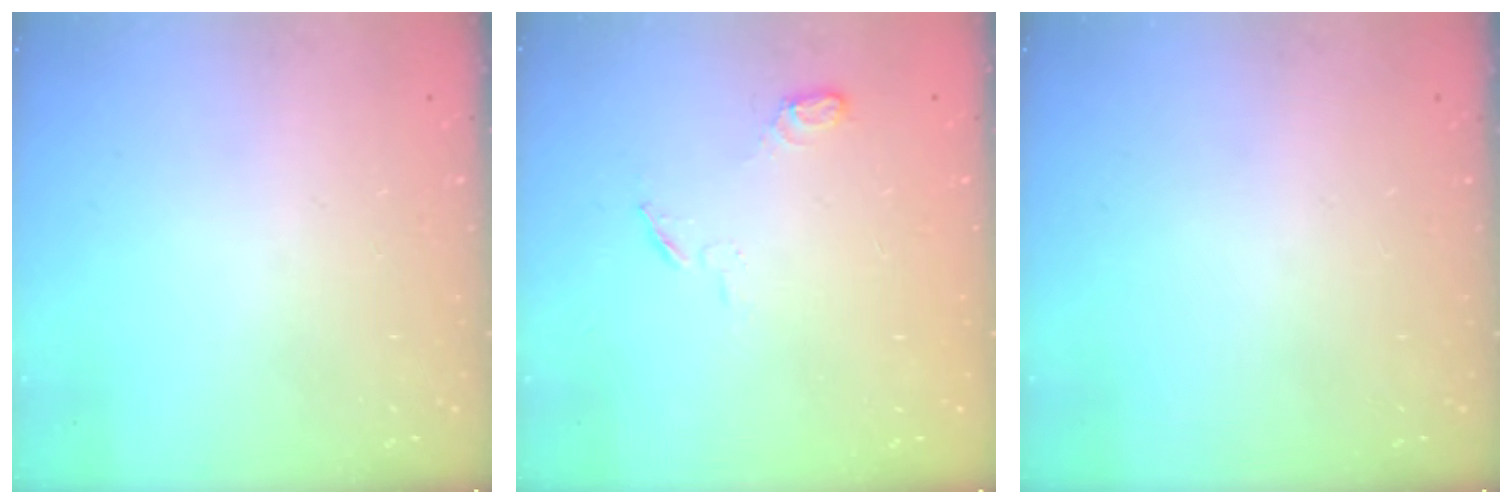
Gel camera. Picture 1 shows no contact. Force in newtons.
{"total": 4.2, "press": 4.1, "slide": 0.8}
{"total": 0.0}